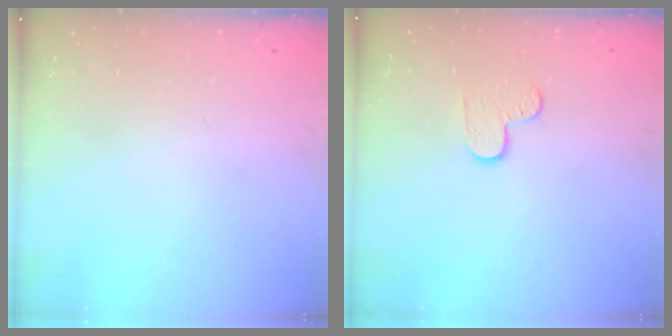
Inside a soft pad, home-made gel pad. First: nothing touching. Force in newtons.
{"total": 4.5, "press": 4.5, "slide": 0.4}